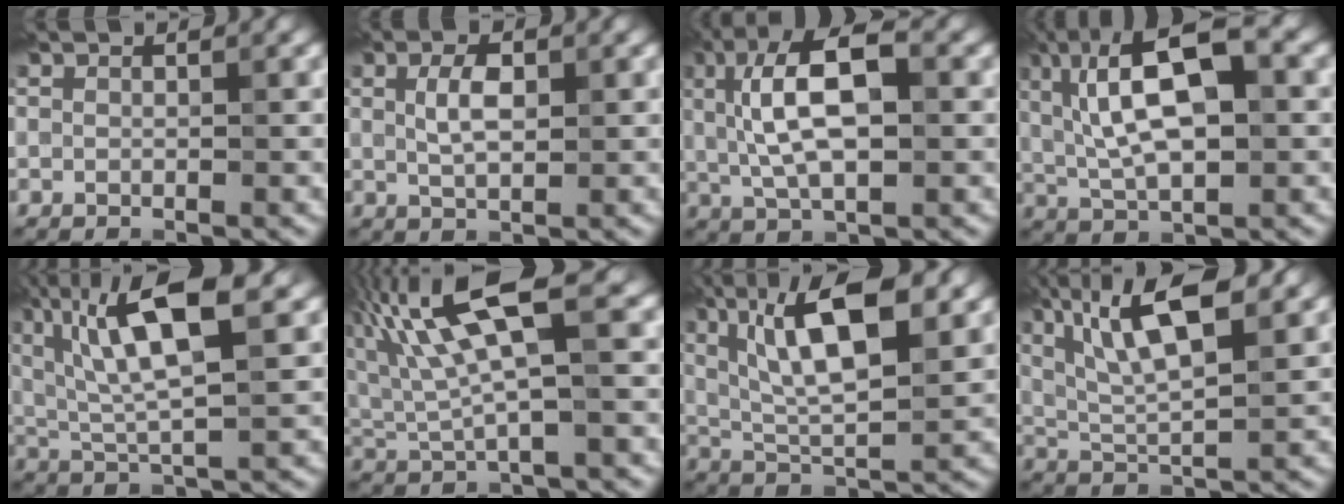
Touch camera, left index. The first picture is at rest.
{"total": 2.8, "force": [0.6, 1.3, 2.5], "torque": [-0.052, 0.002, 0.012]}
{"total": 8.9, "force": [1.5, 3.5, 8.0], "torque": [-0.146, 0.016, 0.016]}
{"total": 11.0, "force": [2.3, 4.1, 9.9], "torque": [-0.168, 0.015, 0.033]}
{"total": 9.9, "force": [3.8, 2.6, 8.7], "torque": [-0.161, 0.017, 0.070]}
{"total": 10.2, "force": [3.8, 2.8, 9.0], "torque": [-0.193, 0.020, 0.070]}
{"total": 10.9, "force": [4.2, 3.5, 9.4], "torque": [-0.153, 0.011, 0.069]}
{"total": 9.3, "force": [4.2, 2.7, 7.8], "torque": [-0.141, 0.016, 0.070]}